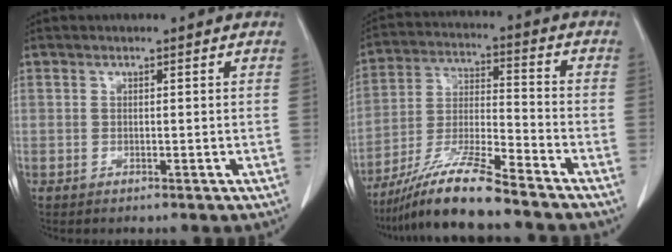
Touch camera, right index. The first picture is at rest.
{"total": 12.2, "force": [-9.9, -0.2, 7.1], "torque": [-0.141, -0.018, -0.186]}